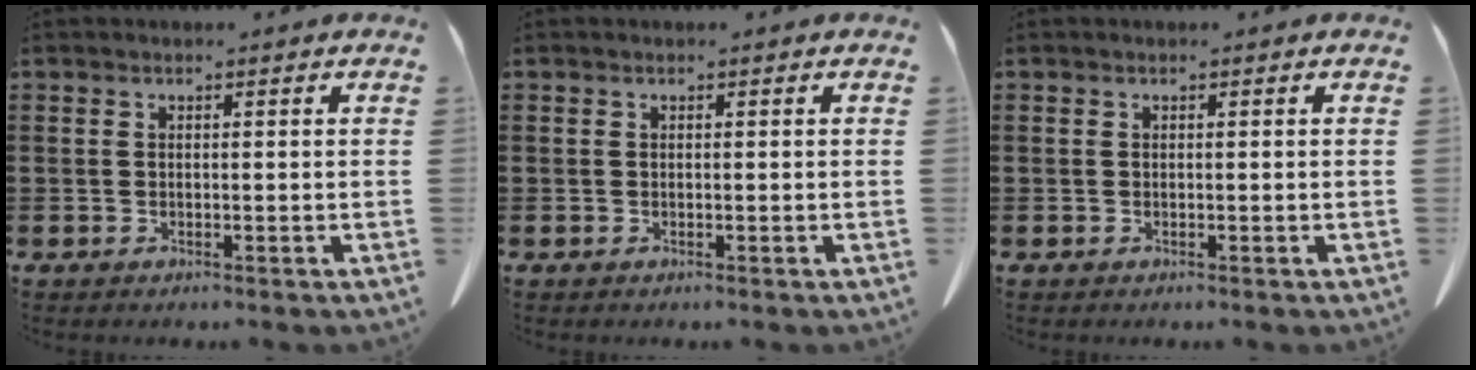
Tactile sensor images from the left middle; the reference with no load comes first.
{"total": 0.0}
{"total": 0.0}